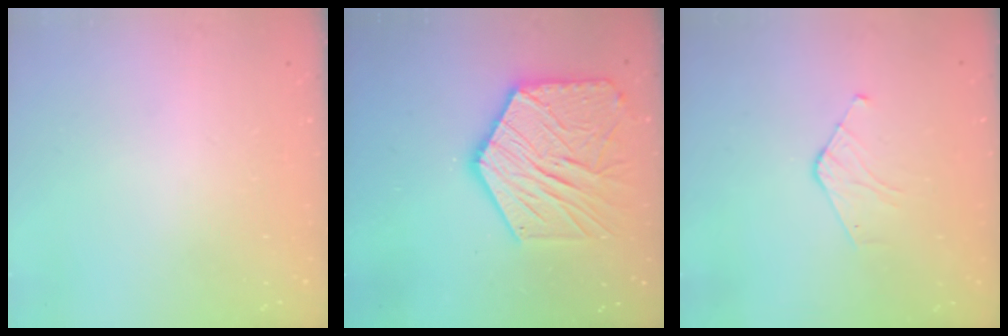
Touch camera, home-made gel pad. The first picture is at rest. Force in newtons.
{"total": 19.6, "press": 19.5, "slide": 1.8}
{"total": 4.1, "press": 4.0, "slide": 0.4}